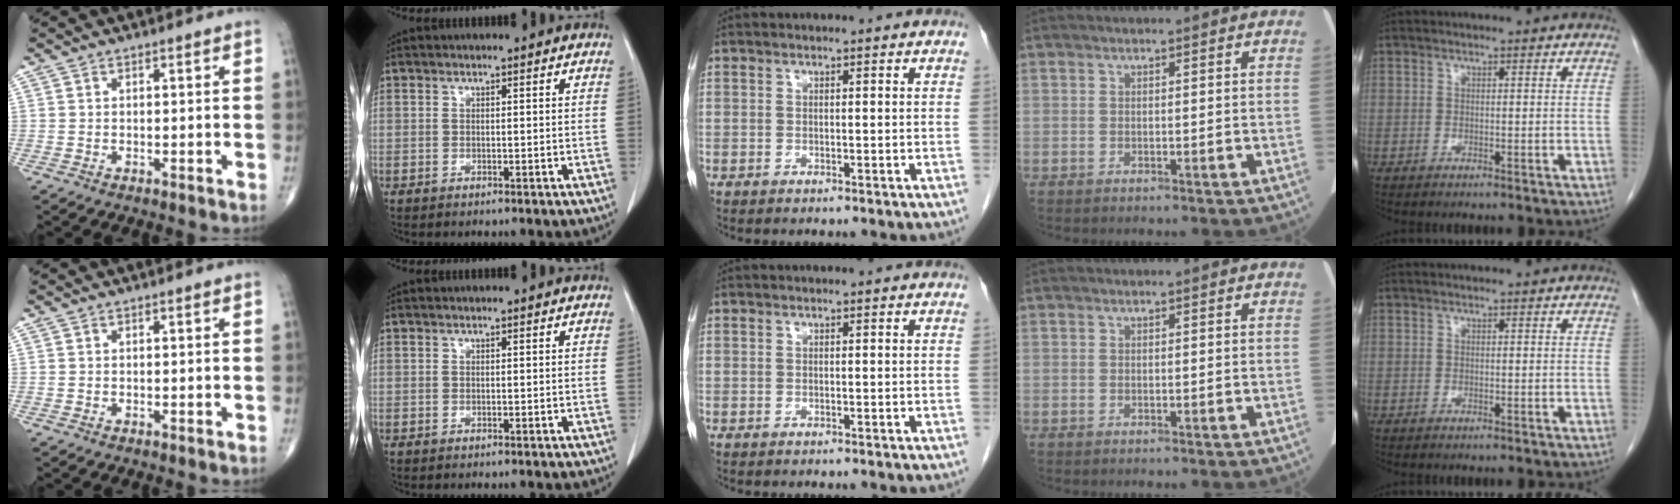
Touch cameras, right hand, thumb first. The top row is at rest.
{}